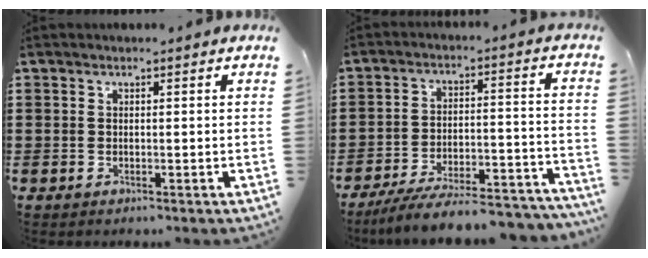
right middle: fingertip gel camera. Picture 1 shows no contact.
{"total": 8.2, "force": [-7.5, 0.6, 3.4], "torque": [-0.054, 0.007, -0.142]}